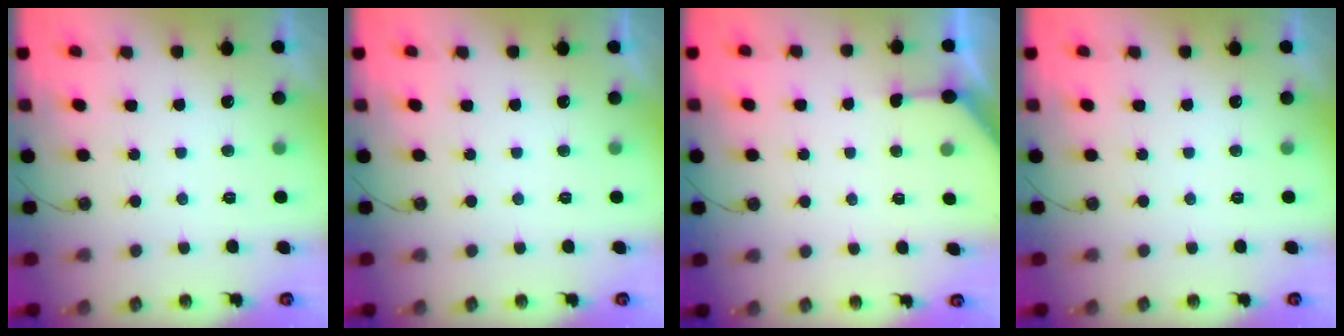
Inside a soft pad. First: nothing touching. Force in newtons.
{"total": 0.0}
{"total": 2.7, "press": 2.7, "slide": 0.4}
{"total": 0.0}